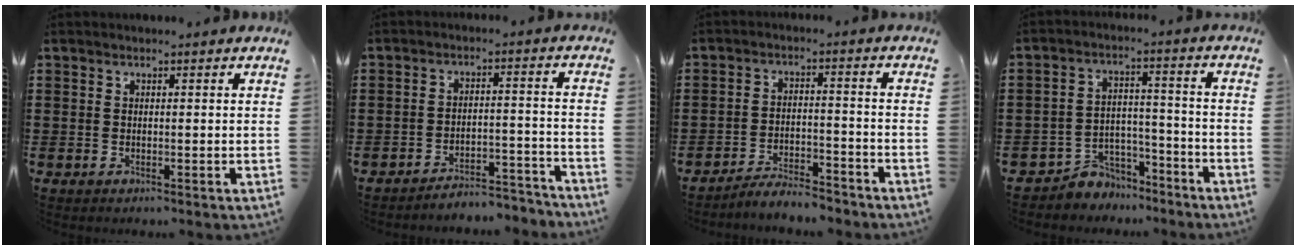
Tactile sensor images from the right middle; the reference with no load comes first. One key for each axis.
{"total": 4.9, "fx": -4.8, "fy": 0.3, "fz": 0.6, "tx": -0.013, "ty": 0.006, "tz": -0.101}
{"total": 4.7, "fx": -4.6, "fy": 0.4, "fz": 0.9, "tx": -0.026, "ty": 0.002, "tz": -0.097}
{"total": 5.4, "fx": -5.0, "fy": 2.1, "fz": 0.0, "tx": -0.015, "ty": 0.013, "tz": -0.106}